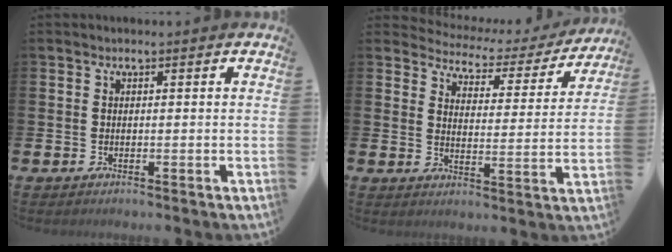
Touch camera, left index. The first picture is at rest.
{"total": 3.4, "force": [3.0, 1.5, 0.4], "torque": [-0.025, -0.030, 0.041]}